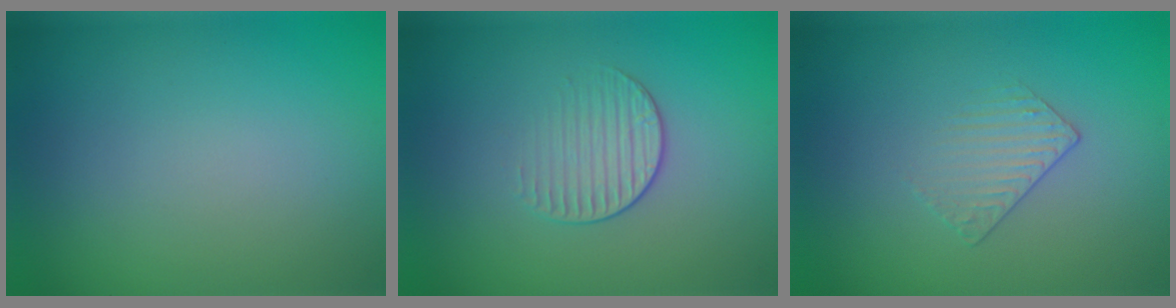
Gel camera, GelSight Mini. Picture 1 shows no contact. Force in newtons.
{"total": 1.7, "press": 1.1, "slide": 1.3}
{"total": 1.3, "press": 0.6, "slide": 1.1}